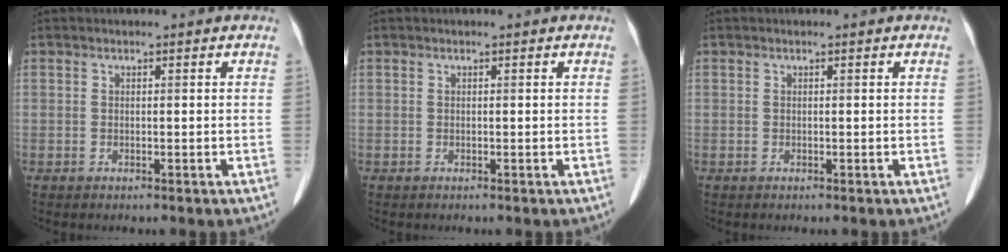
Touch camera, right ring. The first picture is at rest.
{"total": 0.0}
{"total": 0.0}